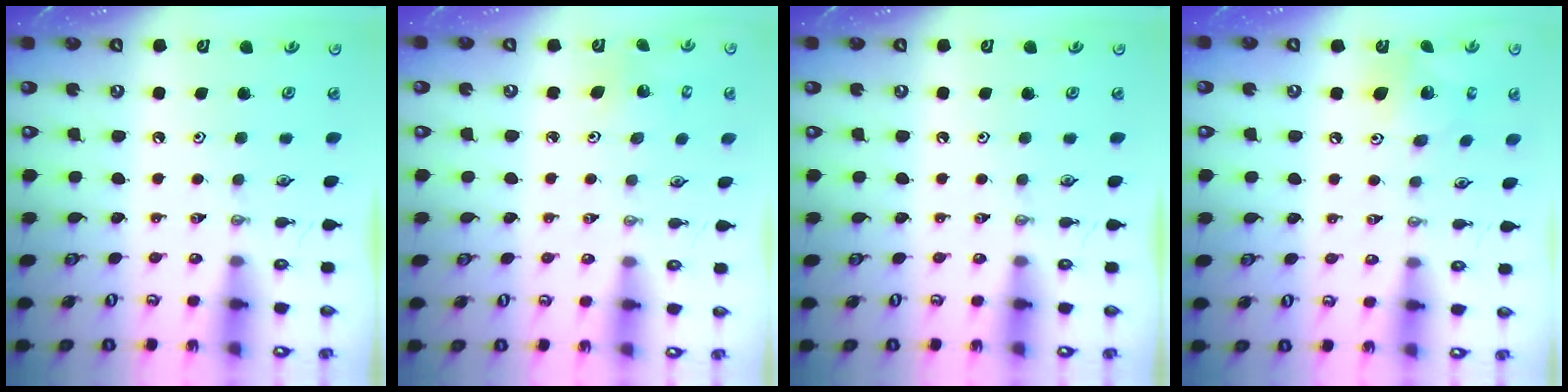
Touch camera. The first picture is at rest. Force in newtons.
{"total": 2.6, "press": 2.6, "slide": 0.2}
{"total": 0.0}
{"total": 10.0, "press": 10.0, "slide": 0.7}